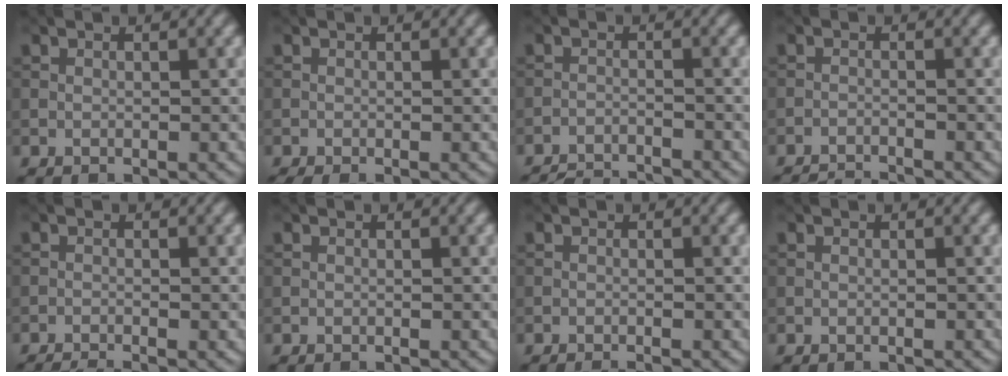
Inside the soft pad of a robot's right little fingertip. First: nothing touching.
{"total": 1.1, "force": [-0.7, 0.2, 0.8], "torque": [-0.017, -0.006, -0.014]}
{"total": 5.0, "force": [-4.8, 0.6, 1.1], "torque": [-0.024, -0.015, -0.082]}
{"total": 3.1, "force": [-2.9, 0.2, 0.9], "torque": [-0.017, -0.011, -0.057]}
{"total": 2.6, "force": [-2.1, 0.3, 1.4], "torque": [-0.029, -0.006, -0.044]}
{"total": 0.0}
{"total": 1.3, "force": [-1.0, 0.2, 0.8], "torque": [-0.006, -0.001, -0.018]}
{"total": 0.0}